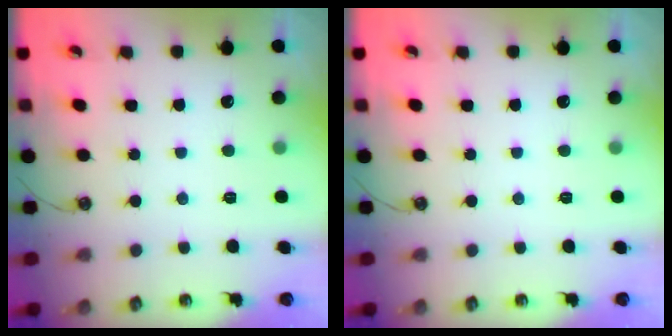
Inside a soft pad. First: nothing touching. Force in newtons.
{"total": 0.0}